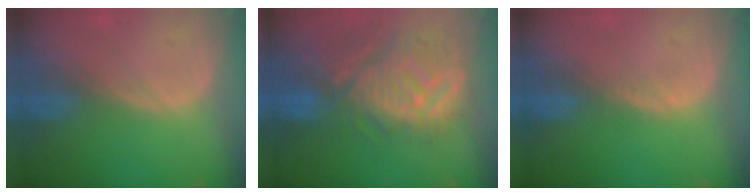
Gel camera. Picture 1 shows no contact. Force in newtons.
{"total": 11.9, "press": 10.8, "slide": 5.0}
{"total": 0.7, "press": 0.6, "slide": 0.3}